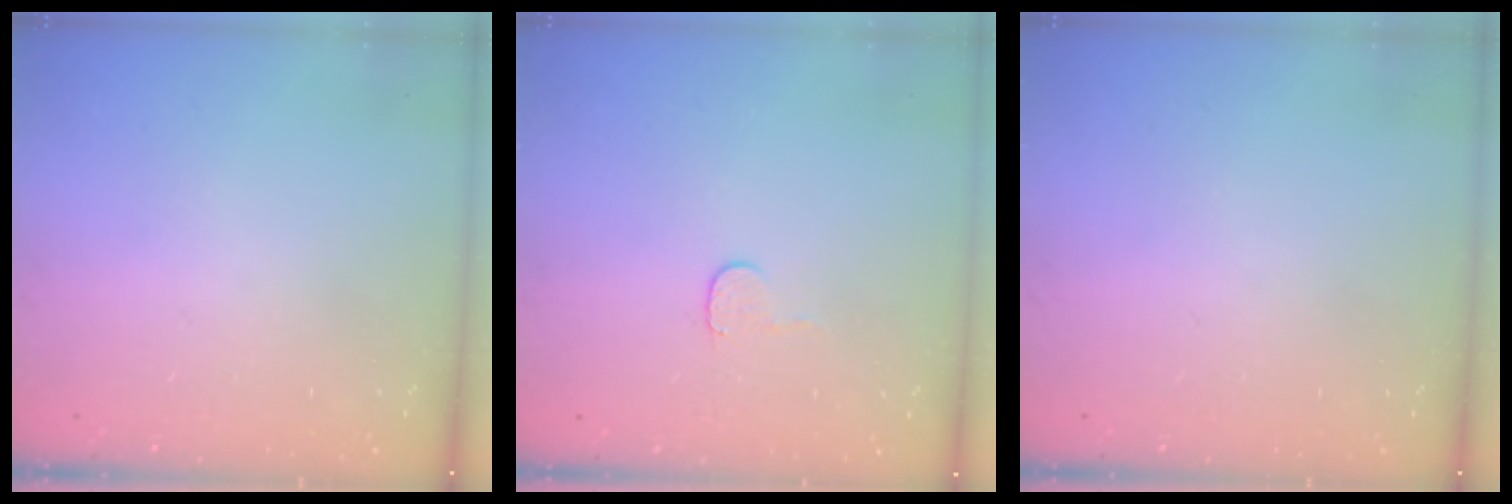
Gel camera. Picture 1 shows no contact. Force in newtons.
{"total": 4.0, "press": 4.0, "slide": 0.5}
{"total": 0.0}